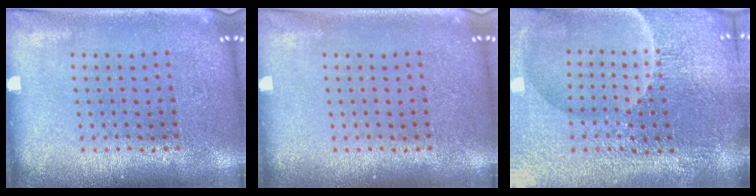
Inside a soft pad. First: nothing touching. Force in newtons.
{"total": 0.0}
{"total": 5.2, "press": 5.0, "slide": 1.5}